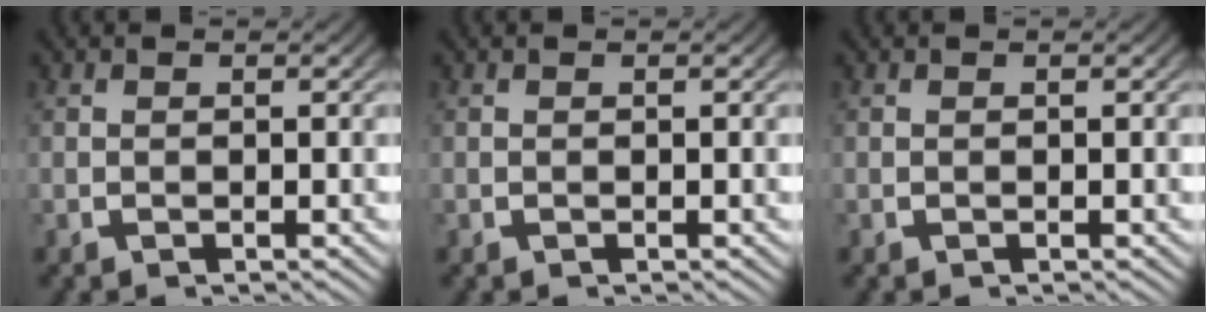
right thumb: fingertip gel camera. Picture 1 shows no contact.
{"total": 0.0}
{"total": 0.0}